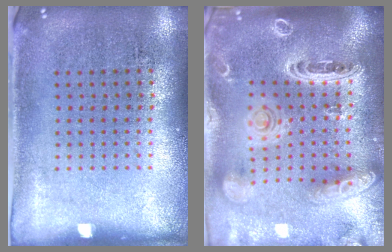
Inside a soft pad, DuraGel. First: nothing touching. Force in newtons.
{"total": 3.7, "press": 3.0, "slide": 2.2}